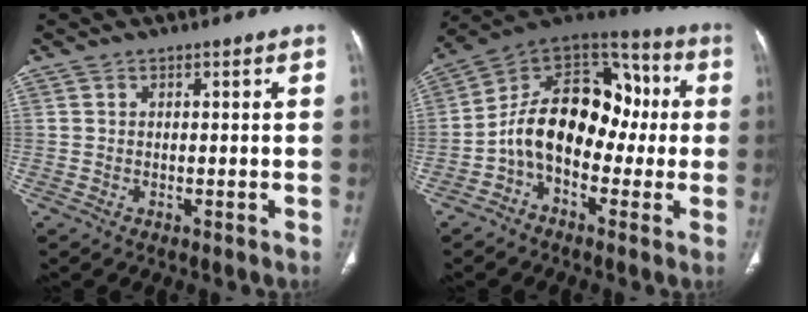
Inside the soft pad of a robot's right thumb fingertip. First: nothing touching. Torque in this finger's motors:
{"motor_torque": [2.33, 2.37, 1.72, -0.92, 0.29]}